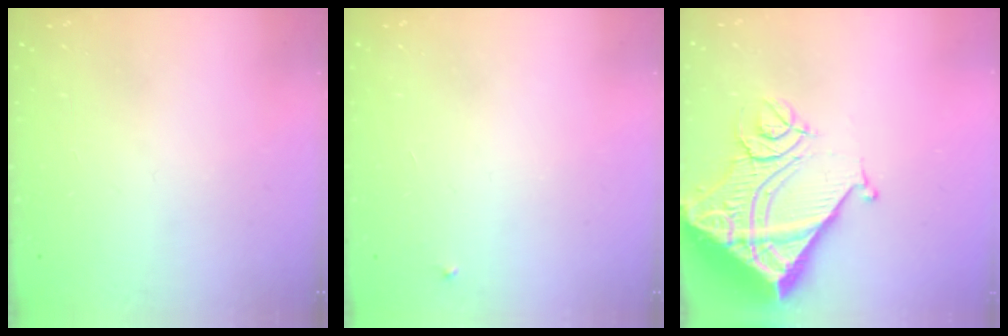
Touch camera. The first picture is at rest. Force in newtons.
{"total": 2.1, "press": 2.1, "slide": 0.1}
{"total": 20.9, "press": 20.7, "slide": 2.6}